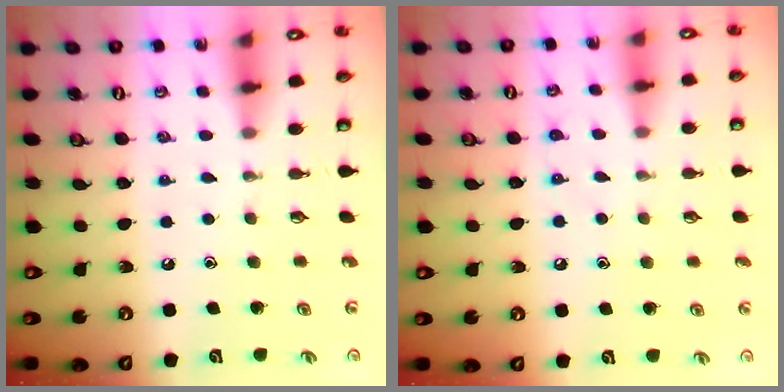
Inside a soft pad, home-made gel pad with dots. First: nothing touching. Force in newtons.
{"total": 6.5, "press": 6.4, "slide": 0.7}